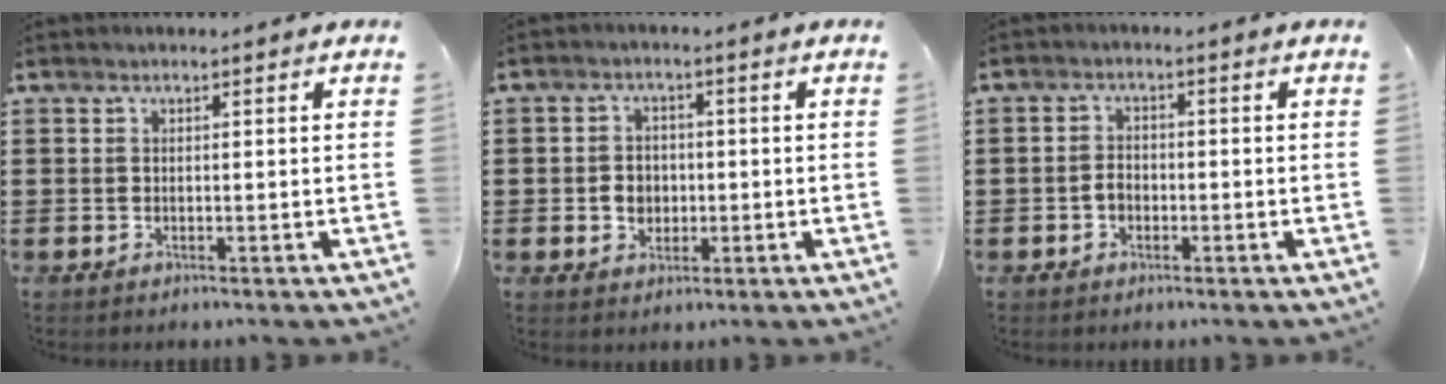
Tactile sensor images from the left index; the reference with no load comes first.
{"total": 3.3, "force": [-0.4, 2.7, 1.9], "torque": [-0.035, 0.002, -0.013]}
{"total": 2.1, "force": [-0.8, 1.6, 1.2], "torque": [-0.035, 0.001, -0.019]}